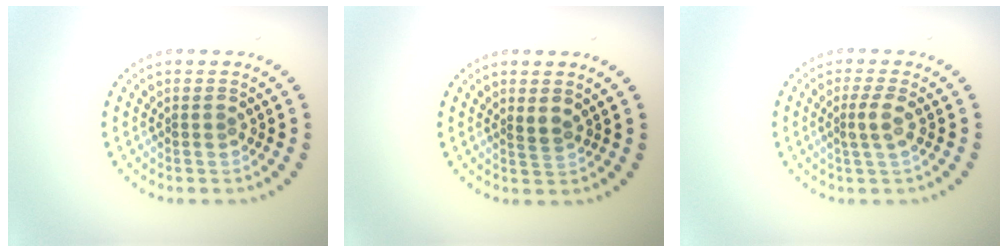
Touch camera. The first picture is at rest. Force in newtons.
{"total": 0.9, "press": 0.8, "slide": 0.5}
{"total": 1.7, "press": 1.5, "slide": 0.9}